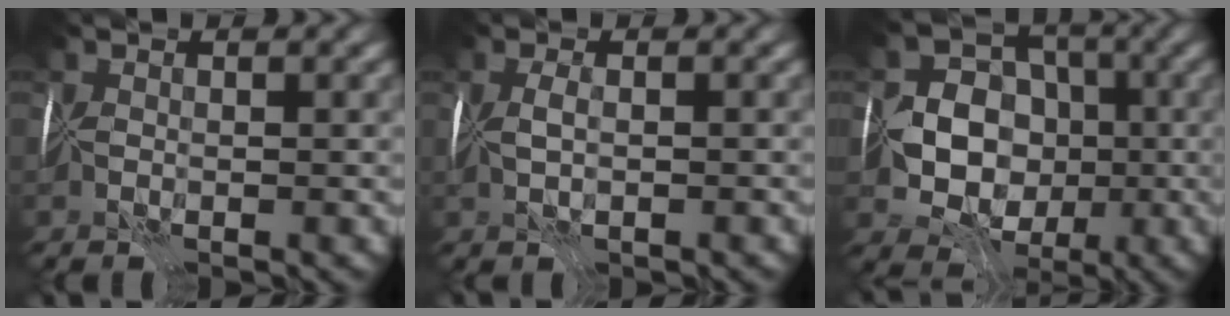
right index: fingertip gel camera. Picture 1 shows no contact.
{"total": 0.8, "force": [-0.2, -0.1, 0.8], "torque": [-0.013, -0.001, 0.000]}
{"total": 7.5, "force": [-1.7, 6.4, 3.5], "torque": [-0.038, -0.013, -0.054]}